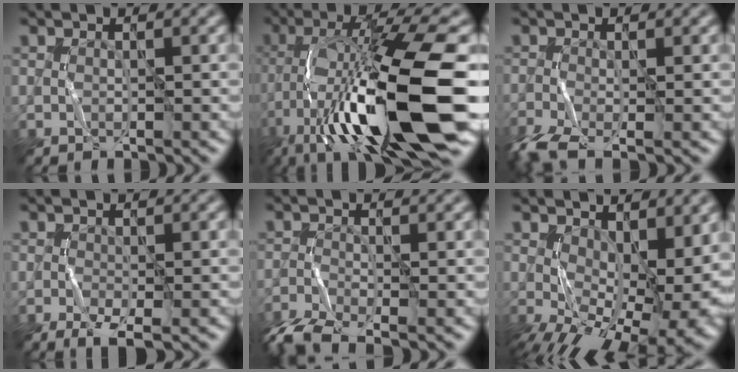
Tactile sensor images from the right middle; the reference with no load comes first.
{"total": 16.1, "force": [-6.0, 3.3, 14.6], "torque": [-0.256, 0.016, -0.088]}
{"total": 4.2, "force": [-2.5, 1.3, 3.1], "torque": [-0.076, -0.013, -0.048]}
{"total": 3.0, "force": [-1.6, 0.6, 2.5], "torque": [-0.050, -0.009, -0.025]}
{"total": 5.0, "force": [-3.7, 1.3, 3.1], "torque": [-0.065, -0.013, -0.075]}
{"total": 13.1, "force": [-0.7, 6.6, 11.3], "torque": [-0.163, -0.016, 0.015]}